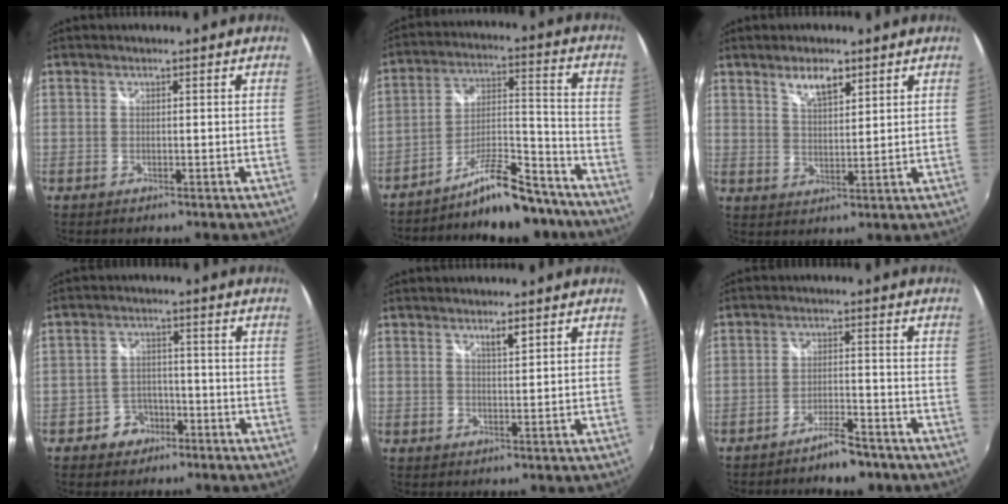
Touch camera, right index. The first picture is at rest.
{"total": 13.3, "force": [-11.2, 3.3, 6.2], "torque": [-0.105, 0.037, -0.171]}
{"total": 5.4, "force": [3.6, 1.9, 3.6], "torque": [-0.059, 0.003, 0.064]}
{"total": 5.3, "force": [-3.2, 4.1, 0.9], "torque": [-0.034, 0.013, -0.046]}
{"total": 2.2, "force": [1.6, 0.4, 1.5], "torque": [-0.023, 0.001, 0.026]}
{"total": 5.2, "force": [-4.4, 1.4, 2.3], "torque": [-0.057, 0.005, -0.069]}